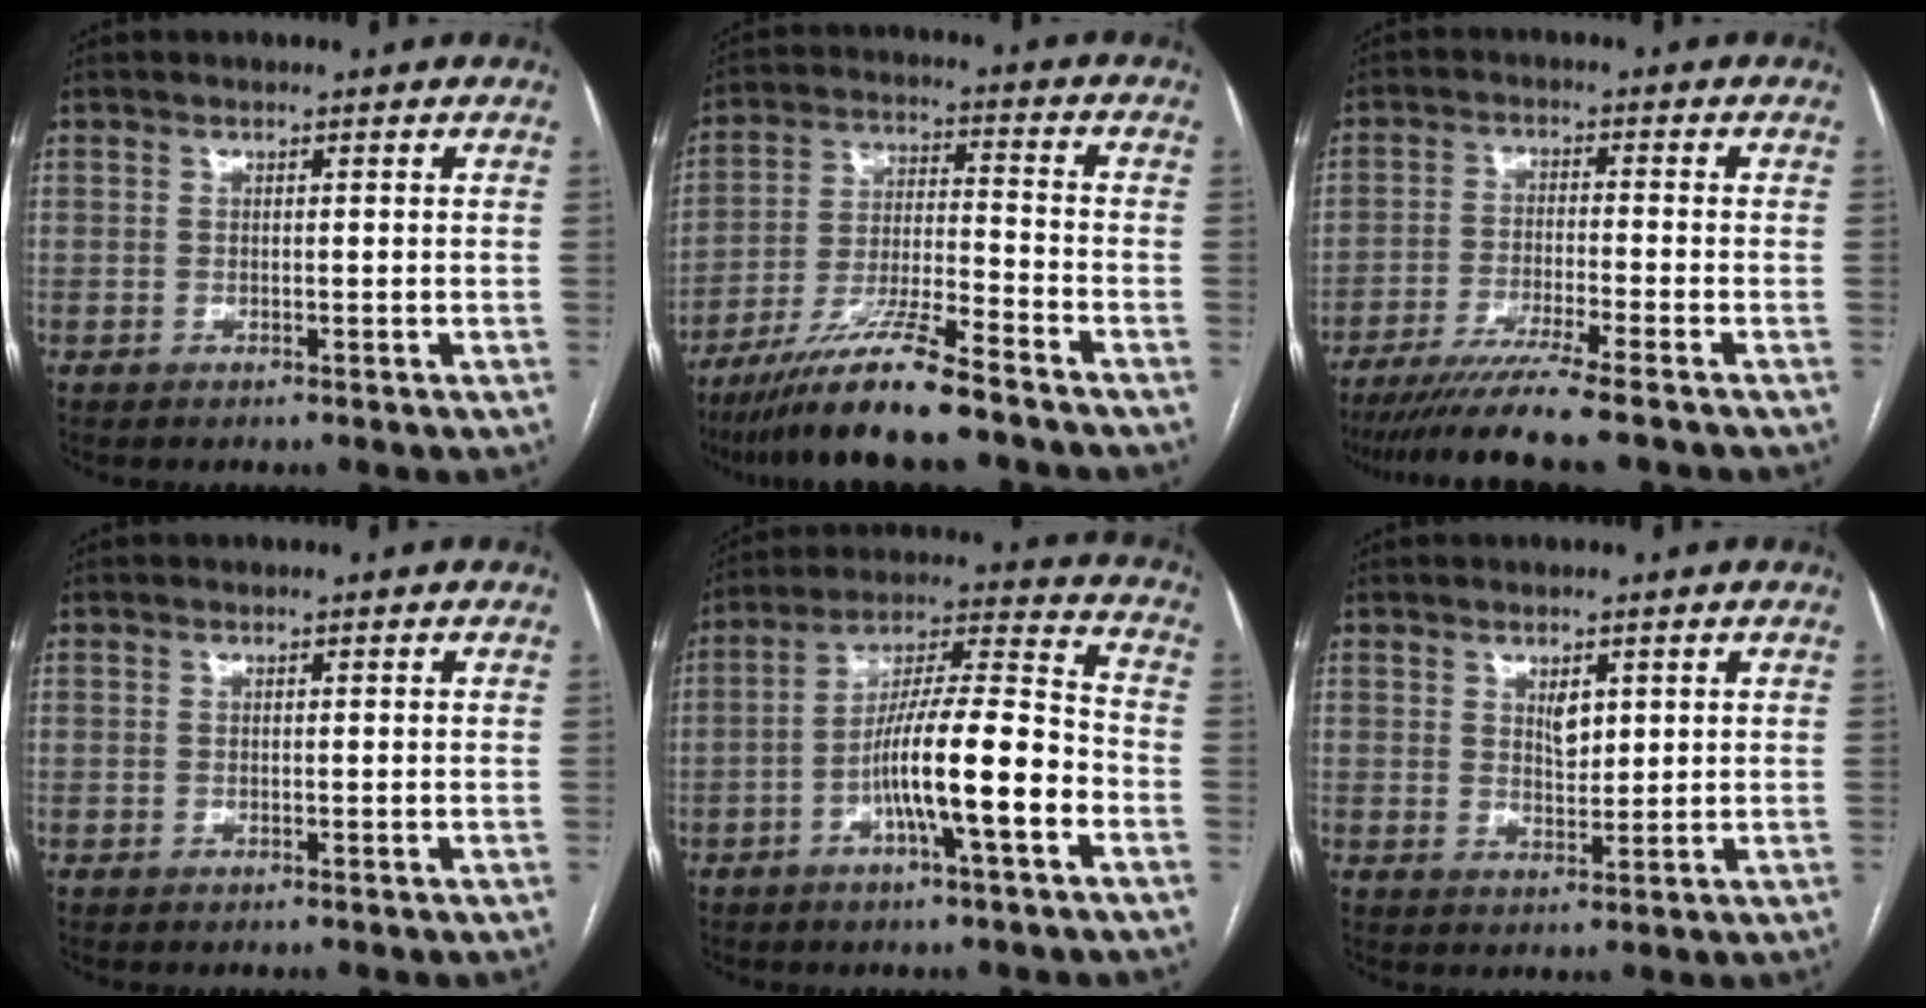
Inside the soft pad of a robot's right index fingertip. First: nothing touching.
{"total": 12.3, "force": [-9.8, 0.1, 7.4], "torque": [-0.137, -0.018, -0.177]}
{"total": 9.7, "force": [-7.9, -1.5, 5.4], "torque": [-0.078, -0.032, -0.130]}
{"total": 0.0}
{"total": 13.9, "force": [-5.0, 1.1, 13.0], "torque": [-0.224, 0.014, -0.083]}
{"total": 2.8, "force": [1.2, 1.4, 2.1], "torque": [-0.033, -0.003, 0.023]}